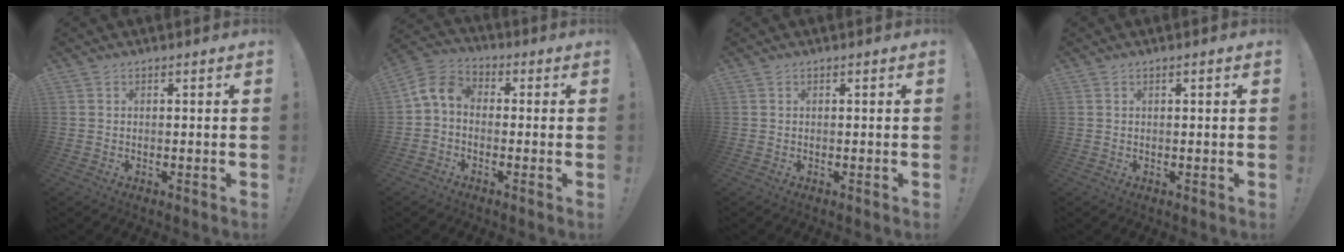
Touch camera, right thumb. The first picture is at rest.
{"total": 8.1, "force": [-0.6, 5.6, 5.8], "torque": [-0.125, 0.019, -0.005]}
{"total": 0.0}
{"total": 0.7, "force": [0.3, 0.0, 0.7], "torque": [-0.008, -0.002, 0.003]}